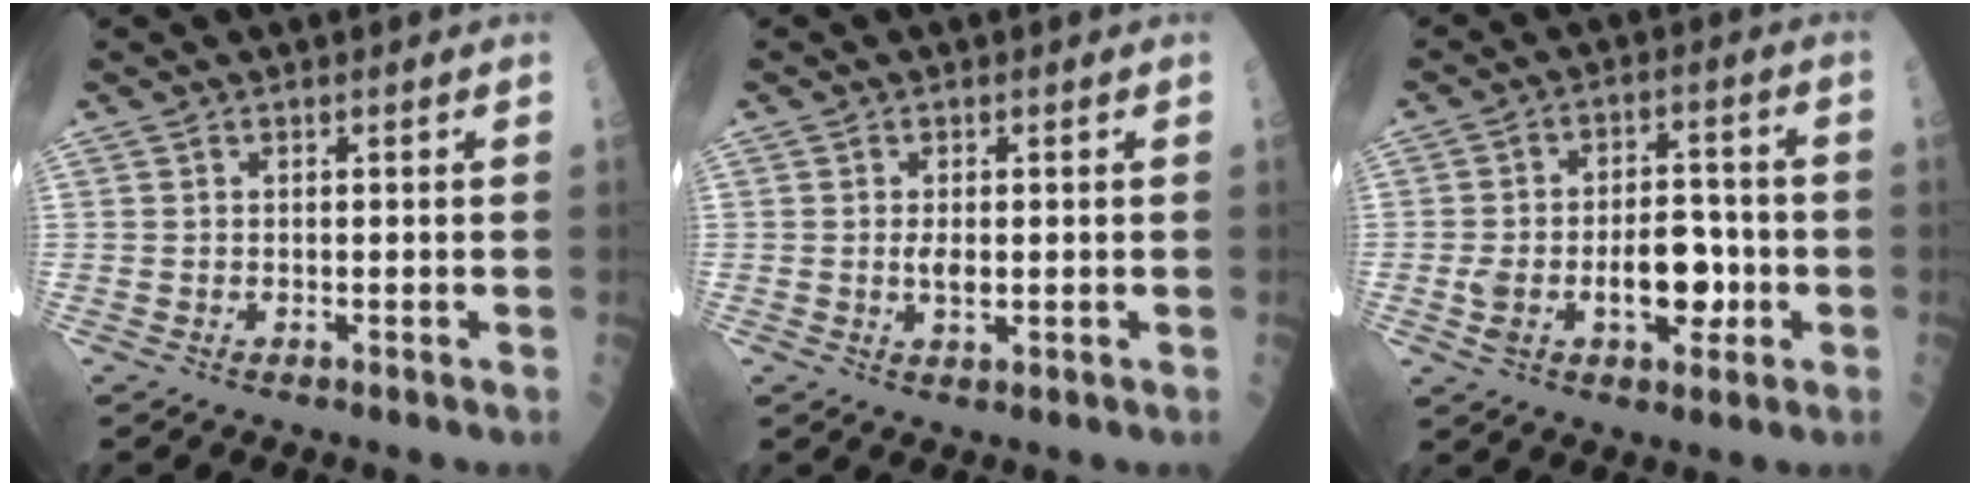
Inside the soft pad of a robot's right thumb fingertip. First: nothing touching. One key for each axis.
{"total": 2.6, "fx": 0.0, "fy": 1.1, "fz": 2.3, "tx": -0.040, "ty": -0.003, "tz": 0.000}
{"total": 12.1, "fx": -2.3, "fy": 6.7, "fz": 9.9, "tx": -0.140, "ty": 0.030, "tz": -0.031}